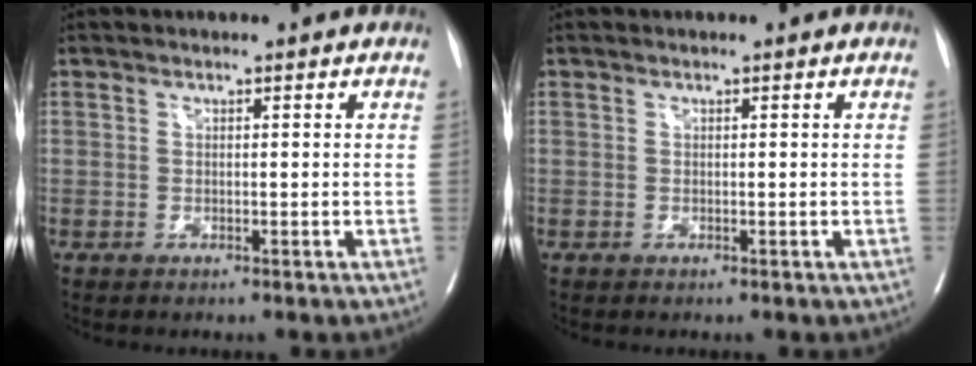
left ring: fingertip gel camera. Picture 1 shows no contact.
{"total": 0.0}